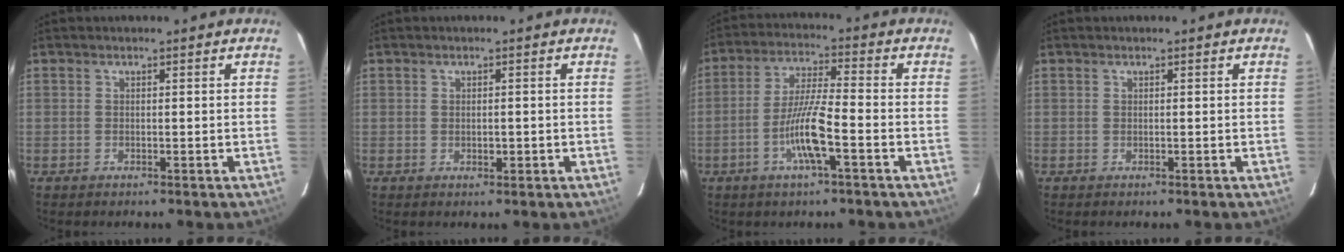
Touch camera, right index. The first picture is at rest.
{"total": 1.2, "force": [-0.3, 0.7, 1.0], "torque": [-0.016, 0.000, -0.002]}
{"total": 8.8, "force": [-3.3, 0.5, 8.2], "torque": [-0.160, 0.000, -0.065]}
{"total": 0.0}